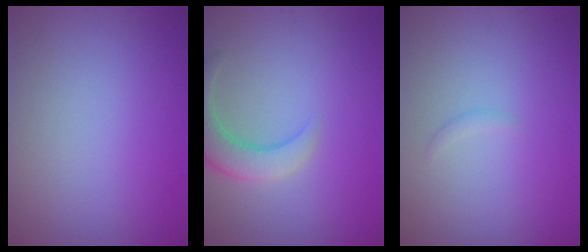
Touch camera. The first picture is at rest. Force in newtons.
{"total": 4.2, "press": 4.2, "slide": 0.4}
{"total": 0.5, "press": 0.5, "slide": 0.0}